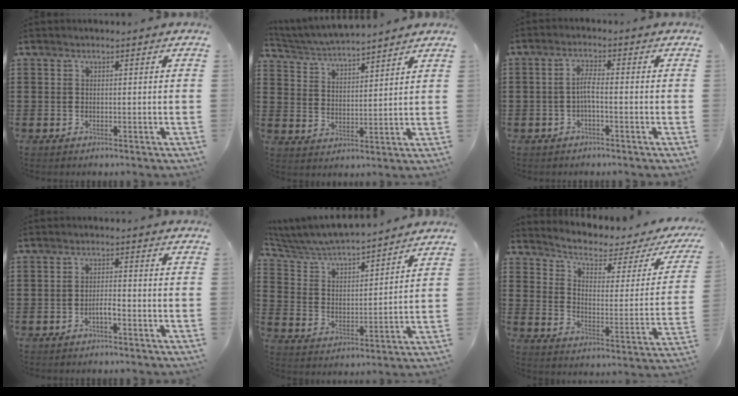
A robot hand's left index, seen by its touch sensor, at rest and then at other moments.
{"total": 4.4, "force": [4.4, 0.0, 0.7], "torque": [-0.035, -0.024, 0.075]}
{"total": 2.9, "force": [-0.9, 1.0, 2.6], "torque": [-0.057, 0.004, -0.020]}
{"total": 1.9, "force": [-1.1, 0.3, 1.5], "torque": [-0.030, 0.002, -0.020]}
{"total": 5.1, "force": [4.9, 0.5, 1.2], "torque": [-0.050, -0.037, 0.076]}
{"total": 3.6, "force": [2.3, 1.2, 2.5], "torque": [-0.064, -0.019, 0.029]}